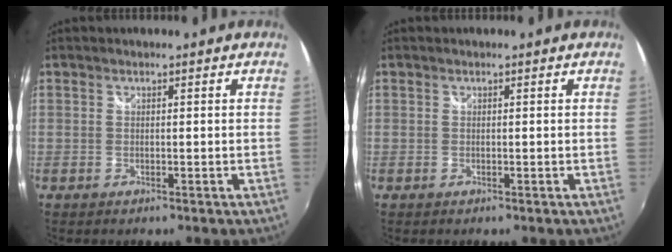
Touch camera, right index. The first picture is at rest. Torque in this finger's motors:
{"motor_torque": [-0.02, 0.00, 0.00, 0.00]}